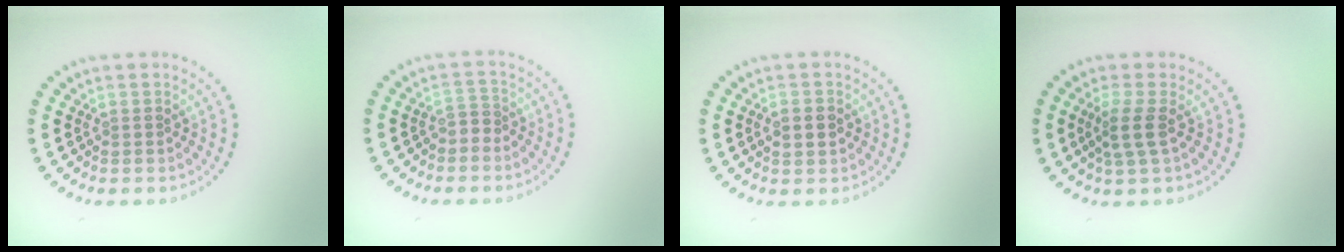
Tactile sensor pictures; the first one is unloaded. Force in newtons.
{"total": 1.2, "press": 0.9, "slide": 0.8}
{"total": 2.4, "press": 2.4, "slide": 0.2}
{"total": 2.3, "press": 1.8, "slide": 1.3}